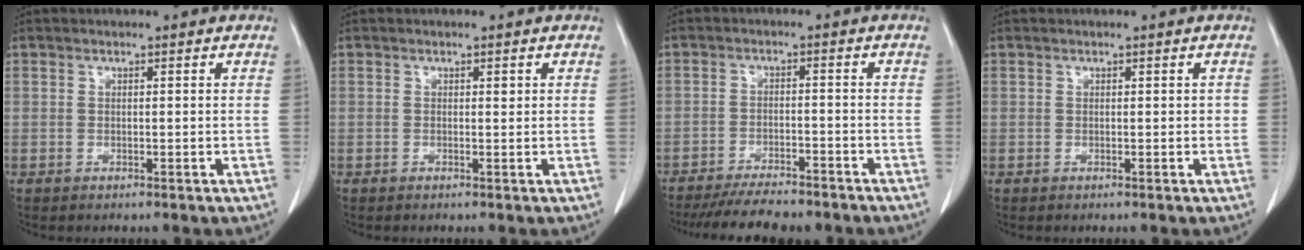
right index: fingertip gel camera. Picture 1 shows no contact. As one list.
[{"total": 0.6, "force": [0.3, 0.2, 0.5], "torque": [-0.009, -0.002, 0.004]}, {"total": 9.1, "force": [-8.1, 2.0, 3.7], "torque": [-0.051, -0.012, -0.124]}, {"total": 0.6, "force": [0.1, 0.5, 0.3], "torque": [-0.001, 0.006, 0.002]}]